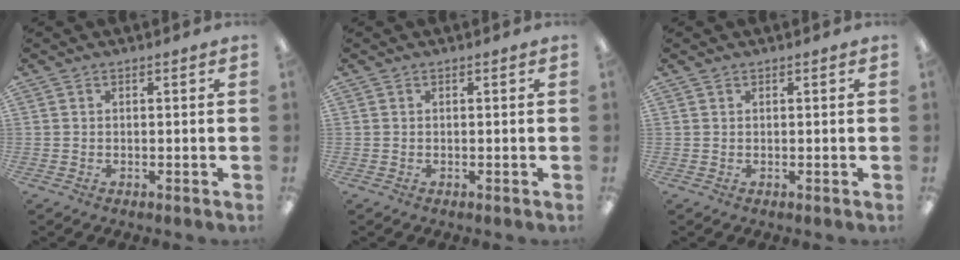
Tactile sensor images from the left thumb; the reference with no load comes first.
{"total": 0.0}
{"total": 0.6, "force": [0.4, 0.3, 0.2], "torque": [-0.005, 0.003, 0.007]}